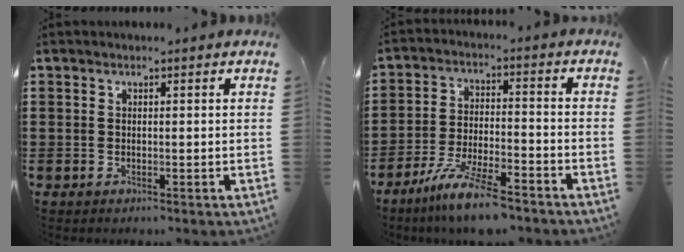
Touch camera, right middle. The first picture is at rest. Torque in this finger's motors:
{"motor_torque": [1.37, -0.77, 0.58, 0.21]}